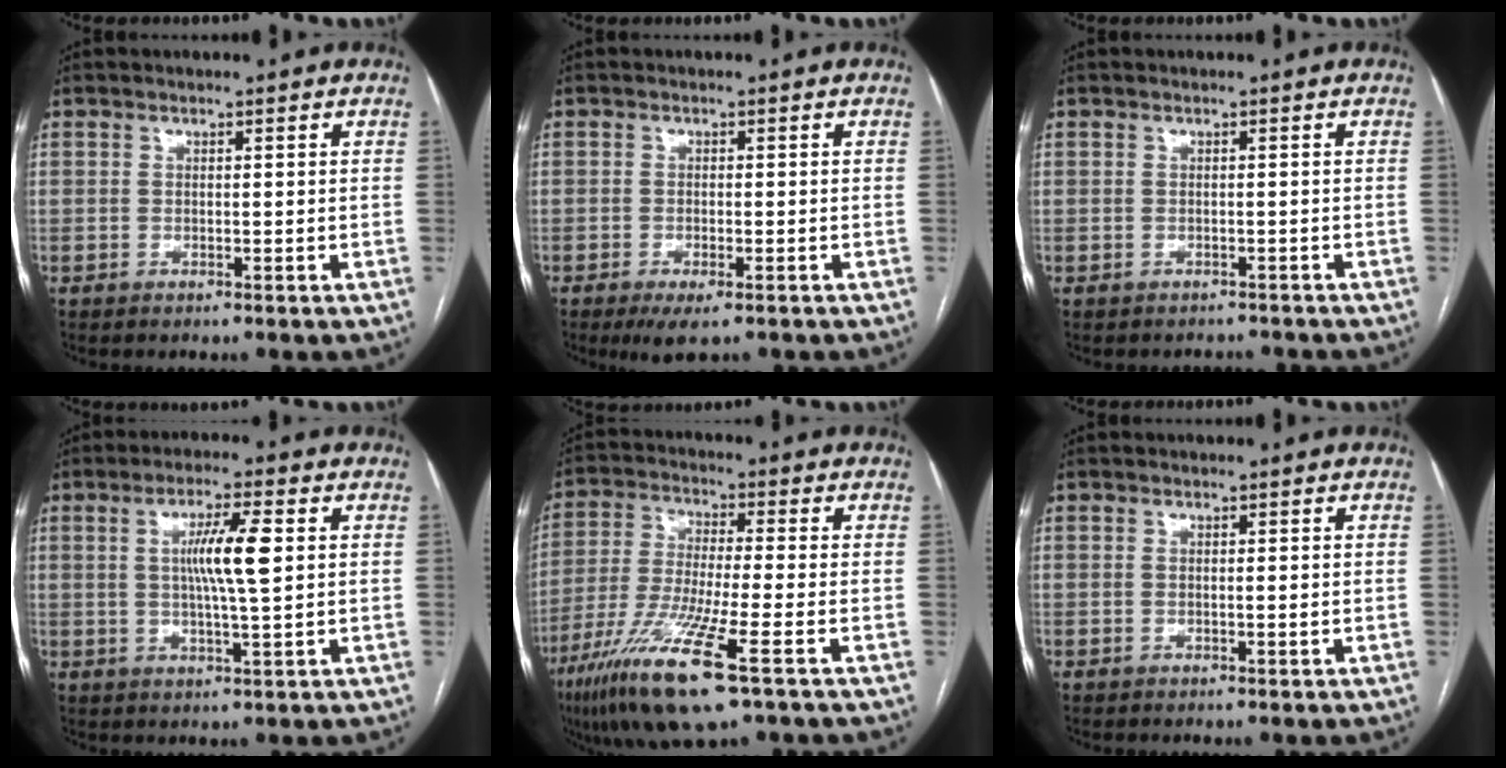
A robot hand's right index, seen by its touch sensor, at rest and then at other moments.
{"total": 4.4, "force": [-2.9, 1.1, 3.1], "torque": [-0.049, -0.008, -0.041]}
{"total": 2.4, "force": [-2.1, 1.0, -0.4], "torque": [0.005, 0.006, -0.028]}
{"total": 7.6, "force": [1.3, 0.2, 7.4], "torque": [-0.135, 0.001, 0.022]}
{"total": 14.7, "force": [-7.8, 0.5, 12.4], "torque": [-0.266, -0.040, -0.144]}
{"total": 0.8, "force": [-0.1, 0.1, 0.8], "torque": [-0.014, -0.002, 0.000]}